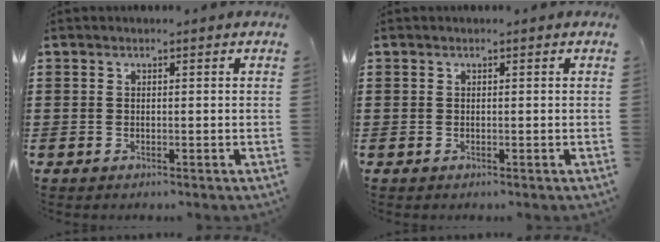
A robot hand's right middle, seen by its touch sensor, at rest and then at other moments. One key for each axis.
{"total": 0.0}